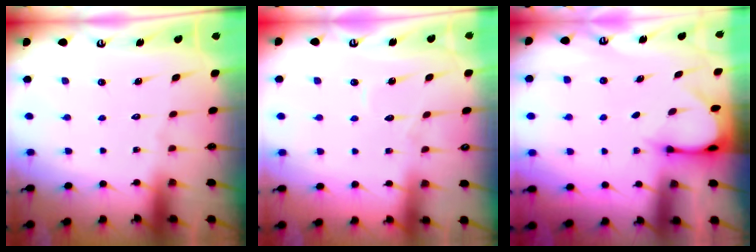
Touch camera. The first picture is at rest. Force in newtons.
{"total": 2.7, "press": 2.7, "slide": 0.2}
{"total": 3.0, "press": 3.0, "slide": 0.2}